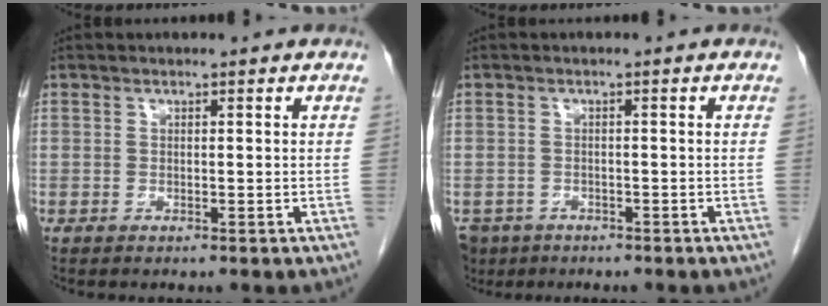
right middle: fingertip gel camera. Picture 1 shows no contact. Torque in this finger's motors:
{"motor_torque": [0.73, -0.31, 0.12, 0.01]}